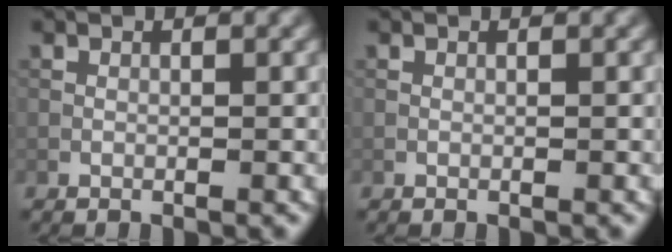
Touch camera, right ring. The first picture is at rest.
{"total": 0.0}